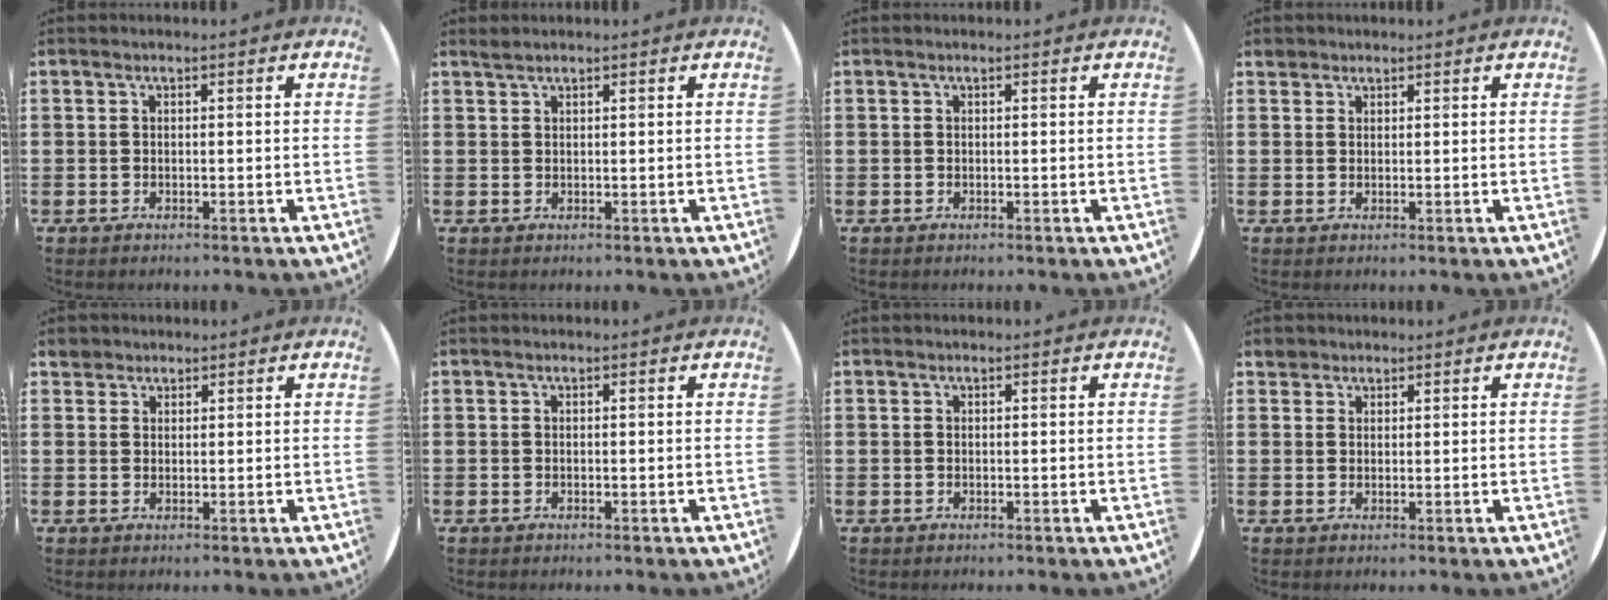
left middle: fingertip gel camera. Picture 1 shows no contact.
{"total": 0.6, "force": [0.6, -0.1, 0.0], "torque": [0.000, 0.000, 0.011]}
{"total": 0.0}
{"total": 1.2, "force": [1.1, 0.6, 0.0], "torque": [0.006, 0.000, 0.019]}
{"total": 1.9, "force": [1.7, 0.9, 0.0], "torque": [0.005, 0.001, 0.031]}
{"total": 0.0}
{"total": 0.0}
{"total": 1.9, "force": [1.6, 0.9, 0.1], "torque": [0.004, 0.001, 0.030]}